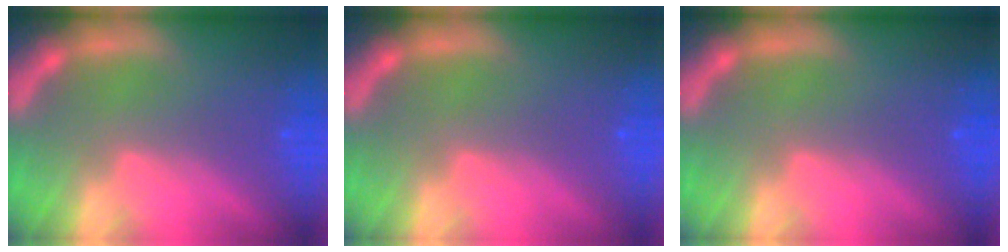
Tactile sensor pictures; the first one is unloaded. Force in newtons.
{"total": 0.0}
{"total": 0.0}